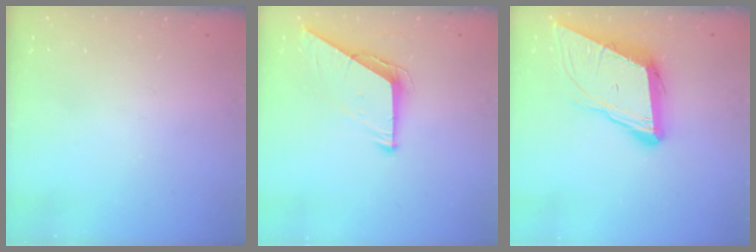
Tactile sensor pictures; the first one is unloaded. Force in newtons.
{"total": 9.5, "press": 9.4, "slide": 1.0}
{"total": 11.7, "press": 11.1, "slide": 3.5}